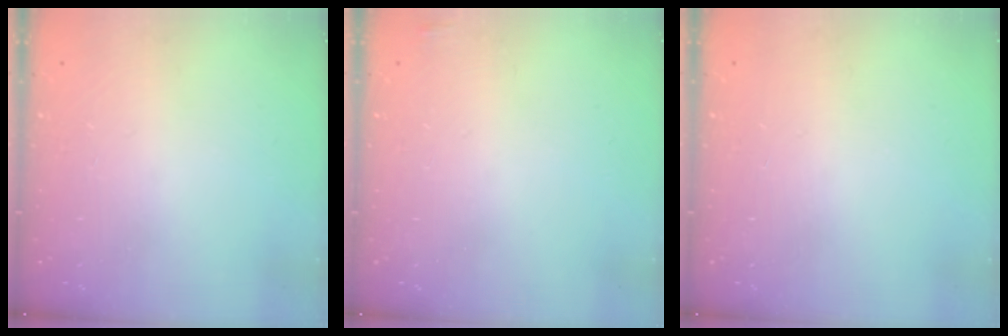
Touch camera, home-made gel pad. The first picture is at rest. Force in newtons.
{"total": 2.2, "press": 2.1, "slide": 0.7}
{"total": 0.0}